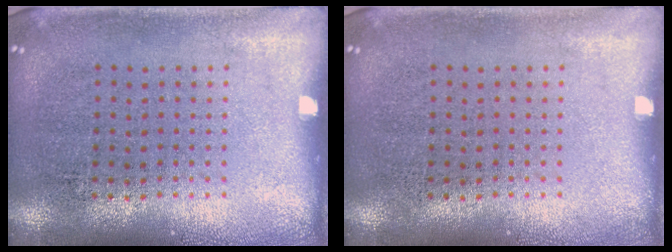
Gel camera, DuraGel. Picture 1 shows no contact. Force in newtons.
{"total": 0.0}